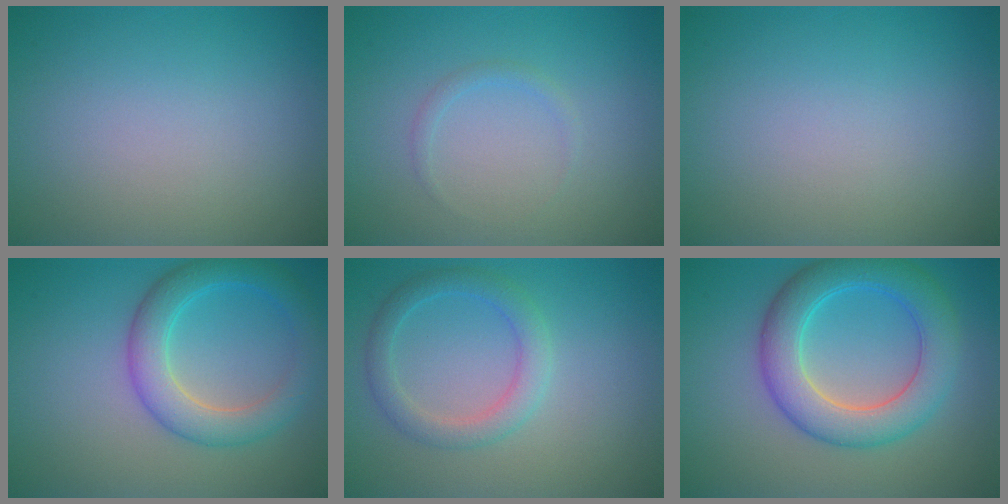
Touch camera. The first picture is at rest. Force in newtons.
{"total": 0.8, "press": 0.8, "slide": 0.0}
{"total": 0.0}
{"total": 4.7, "press": 4.7, "slide": 0.0}
{"total": 2.8, "press": 2.8, "slide": 0.1}
{"total": 6.6, "press": 6.6, "slide": 0.1}